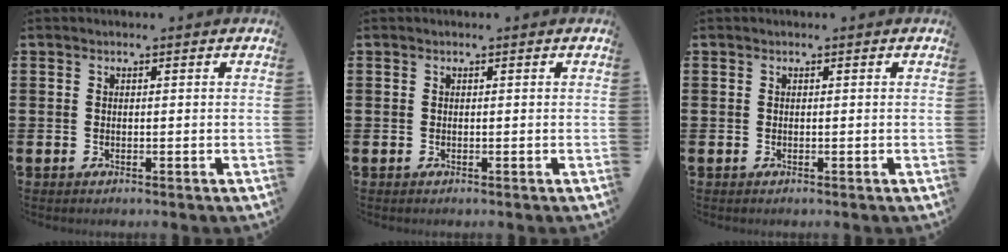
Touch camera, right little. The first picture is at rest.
{"total": 0.0}
{"total": 0.0}